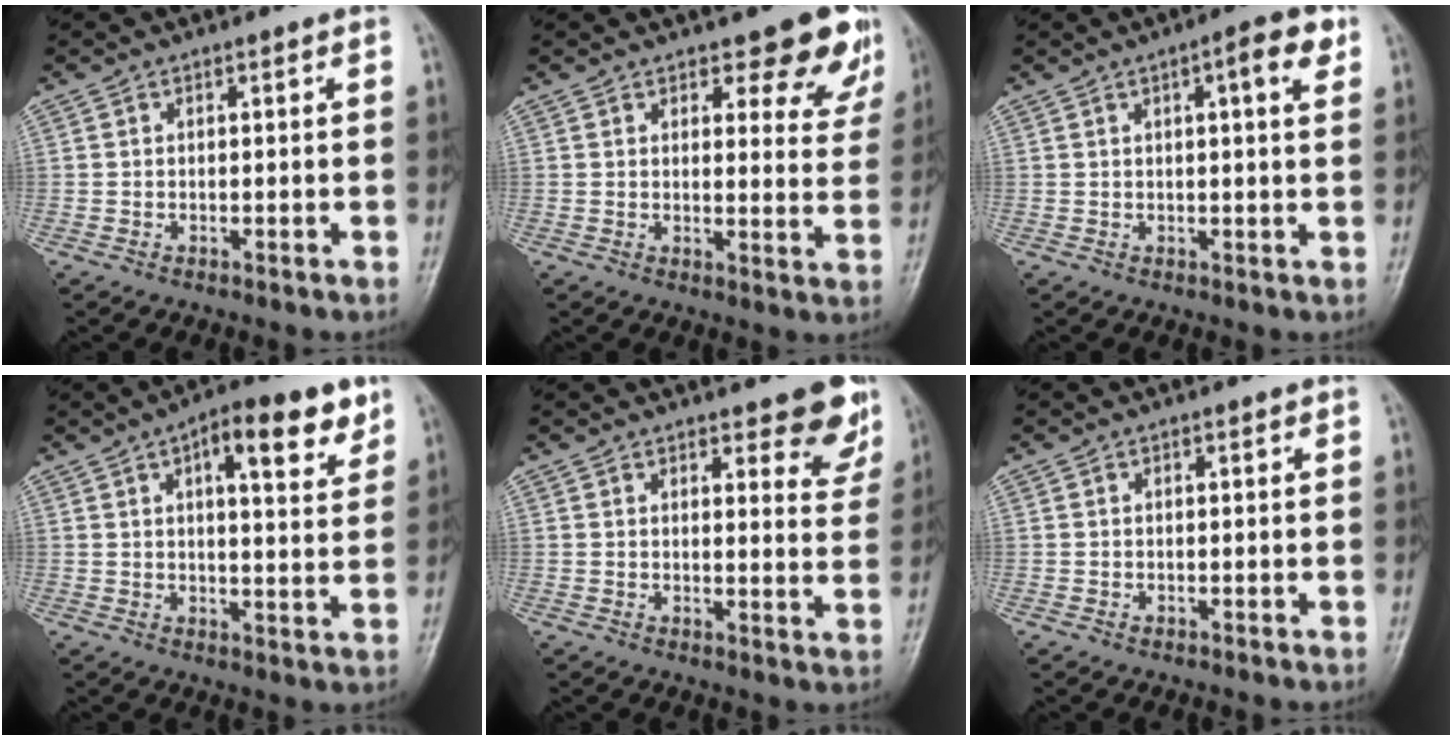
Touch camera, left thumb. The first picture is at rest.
{"total": 9.4, "force": [6.8, 3.9, 5.1], "torque": [-0.021, -0.042, 0.073]}
{"total": 6.1, "force": [2.5, 1.5, 5.3], "torque": [-0.066, 0.001, 0.028]}
{"total": 11.5, "force": [6.0, 4.1, 8.9], "torque": [-0.098, -0.020, 0.079]}
{"total": 7.6, "force": [5.5, 2.7, 4.5], "torque": [-0.021, -0.035, 0.060]}
{"total": 0.0}